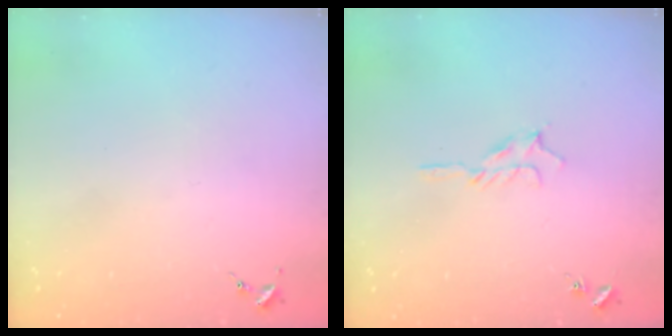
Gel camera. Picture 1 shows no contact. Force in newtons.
{"total": 5.2, "press": 5.2, "slide": 0.6}